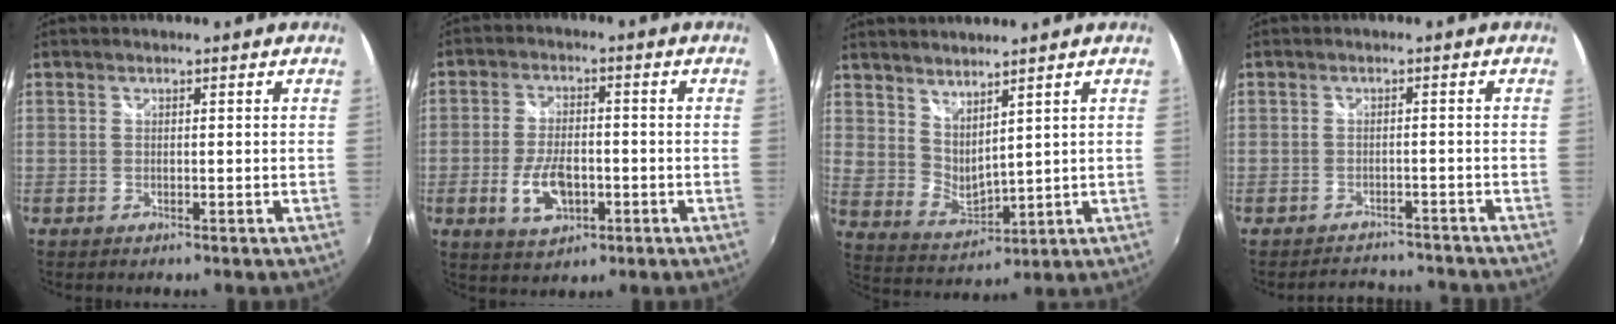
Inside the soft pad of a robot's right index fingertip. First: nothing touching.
{"total": 8.1, "force": [-2.5, 4.3, 6.4], "torque": [-0.134, -0.006, -0.041]}
{"total": 7.9, "force": [6.0, 3.0, 4.1], "torque": [-0.074, -0.007, 0.126]}
{"total": 5.8, "force": [-5.3, 2.3, 0.7], "torque": [-0.016, 0.018, -0.071]}